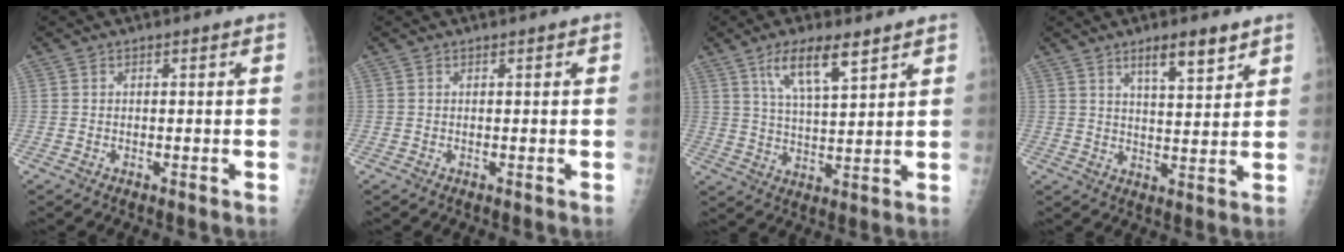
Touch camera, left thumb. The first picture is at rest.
{"total": 0.0}
{"total": 9.3, "force": [5.4, 2.7, 7.0], "torque": [-0.117, -0.026, 0.104]}
{"total": 7.1, "force": [4.6, 1.8, 5.1], "torque": [-0.069, -0.031, 0.075]}